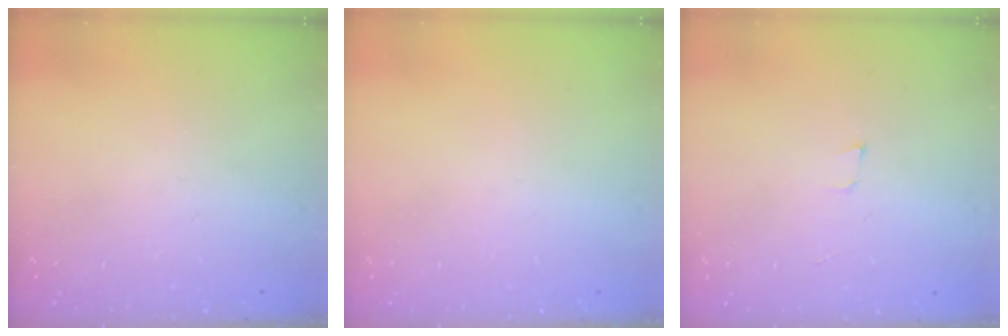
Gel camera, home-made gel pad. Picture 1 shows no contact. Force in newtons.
{"total": 0.0}
{"total": 3.5, "press": 2.3, "slide": 2.6}